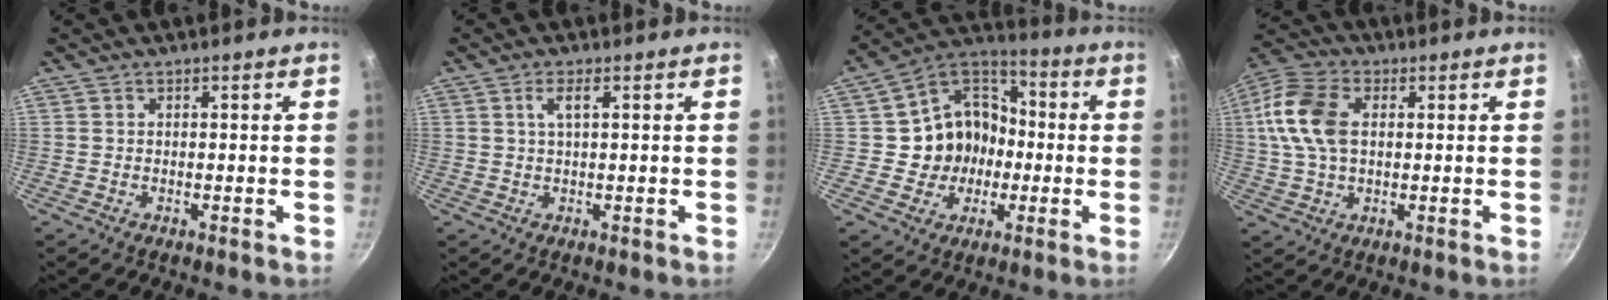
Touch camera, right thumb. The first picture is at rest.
{"total": 2.7, "force": [1.0, 0.6, 2.4], "torque": [-0.048, 0.004, 0.023]}
{"total": 15.7, "force": [-0.6, 13.8, 7.4], "torque": [-0.094, 0.043, -0.012]}
{"total": 12.6, "force": [2.0, 8.0, 9.5], "torque": [-0.182, 0.016, 0.026]}